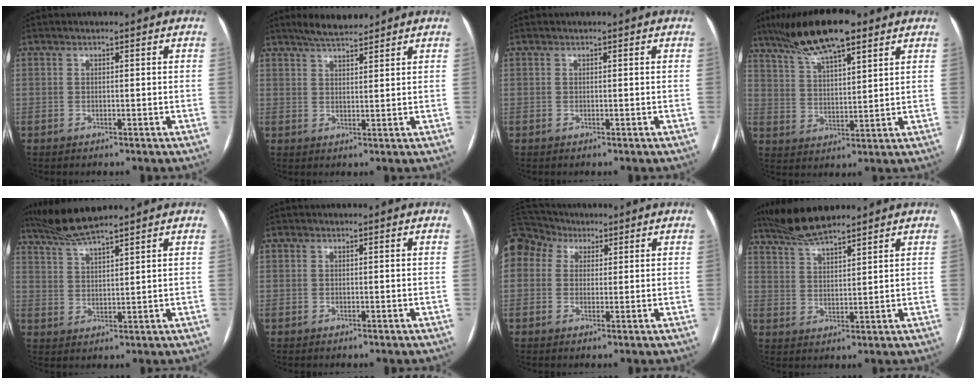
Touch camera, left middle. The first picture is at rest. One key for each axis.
{"total": 5.6, "fx": 4.9, "fy": 0.8, "fz": 2.5, "tx": -0.046, "ty": 0.014, "tz": 0.088}
{"total": 0.0}
{"total": 13.2, "fx": 9.6, "fy": 2.5, "fz": 8.7, "tx": -0.161, "ty": 0.019, "tz": 0.169}
{"total": 7.4, "fx": 6.7, "fy": -0.4, "fz": 3.2, "tx": -0.067, "ty": 0.015, "tz": 0.130}
{"total": 0.0}
{"total": 14.2, "fx": 6.6, "fy": 11.1, "fz": 5.8, "tx": -0.181, "ty": 0.083, "tz": 0.126}
{"total": 8.8, "fx": 7.8, "fy": 1.0, "fz": 3.9, "tx": -0.077, "ty": 0.021, "tz": 0.146}